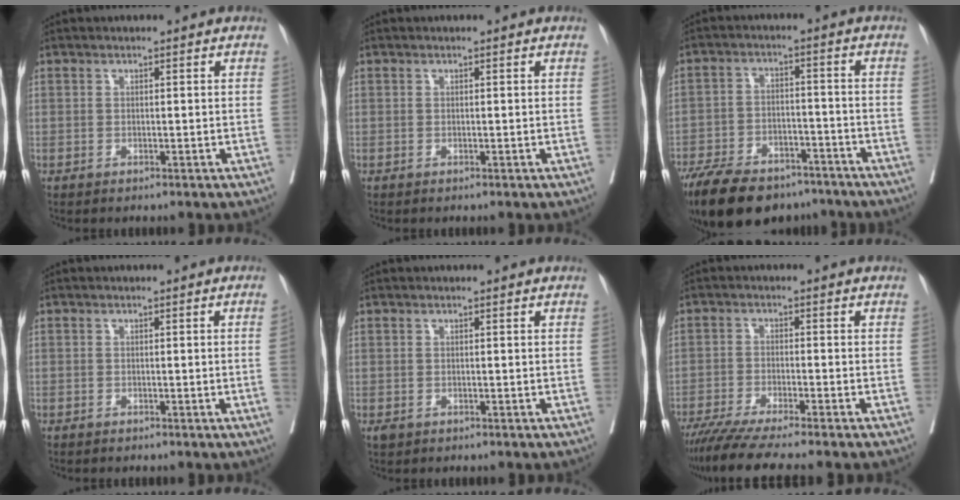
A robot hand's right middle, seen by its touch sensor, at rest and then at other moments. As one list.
[{"total": 0.0}, {"total": 17.8, "force": [-13.7, 7.8, 8.2], "torque": [-0.176, -0.010, -0.210]}, {"total": 1.0, "force": [-0.4, -0.2, 0.9], "torque": [-0.011, 0.002, -0.011]}, {"total": 0.9, "force": [-0.5, 0.7, 0.4], "torque": [-0.012, 0.000, -0.004]}, {"total": 10.0, "force": [-8.4, -0.6, 5.3], "torque": [-0.069, -0.029, -0.137]}]